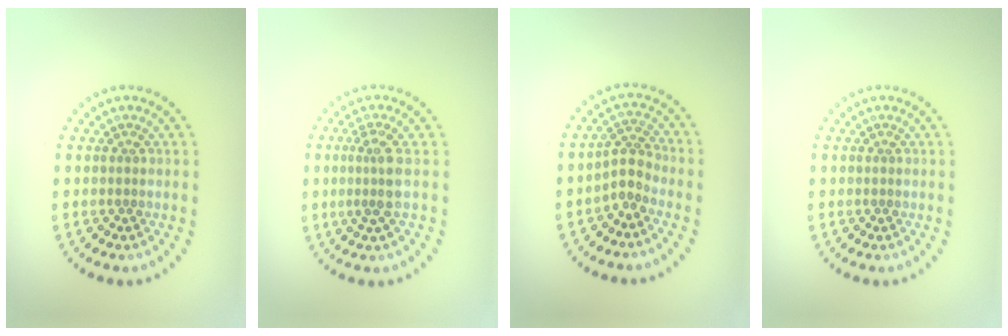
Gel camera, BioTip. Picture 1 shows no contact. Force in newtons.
{"total": 2.3, "press": 1.8, "slide": 1.4}
{"total": 2.2, "press": 1.5, "slide": 1.6}
{"total": 0.0}